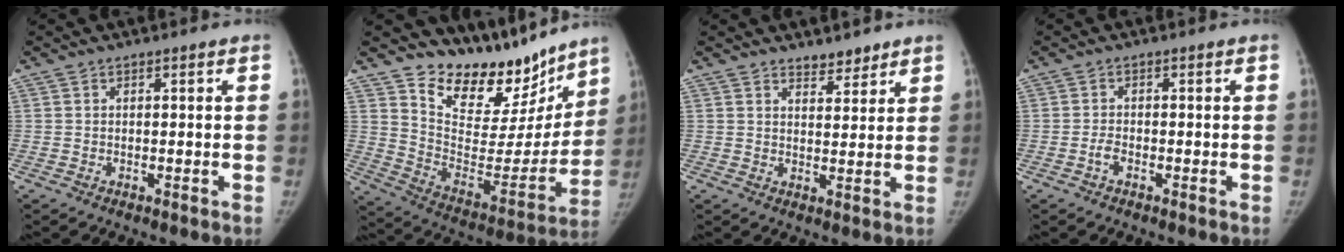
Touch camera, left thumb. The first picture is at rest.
{"total": 20.3, "force": [17.0, 8.9, 6.9], "torque": [-0.040, -0.121, 0.267]}
{"total": 3.7, "force": [3.3, 1.4, 1.2], "torque": [-0.002, -0.026, 0.052]}
{"total": 1.4, "force": [-0.7, 0.7, 1.0], "torque": [-0.023, 0.004, -0.015]}